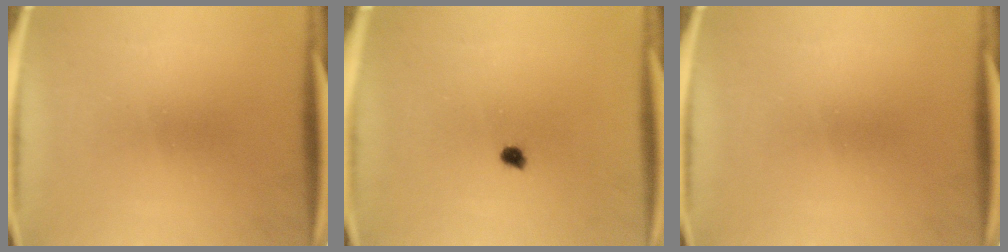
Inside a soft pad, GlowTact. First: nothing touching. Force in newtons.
{"total": 1.4}
{"total": 0.0}